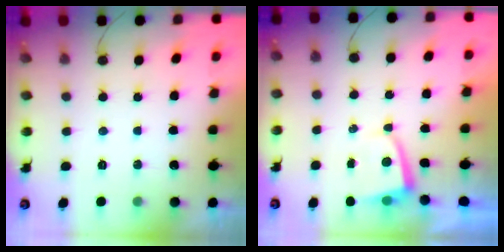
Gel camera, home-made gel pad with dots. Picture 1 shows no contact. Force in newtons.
{"total": 1.8, "press": 1.8, "slide": 0.3}